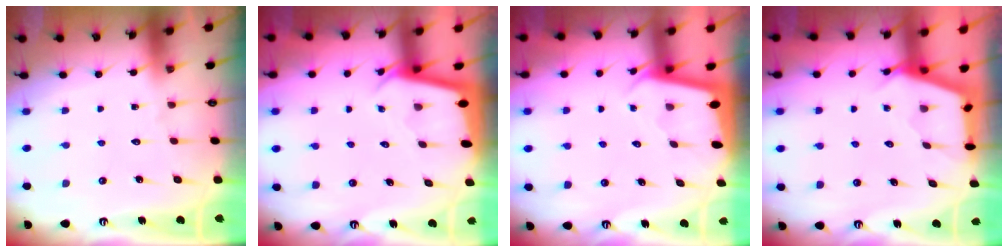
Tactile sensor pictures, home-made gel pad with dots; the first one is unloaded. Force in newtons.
{"total": 2.1, "press": 2.1, "slide": 0.1}
{"total": 1.8, "press": 1.8, "slide": 0.1}
{"total": 3.0, "press": 3.0, "slide": 0.4}